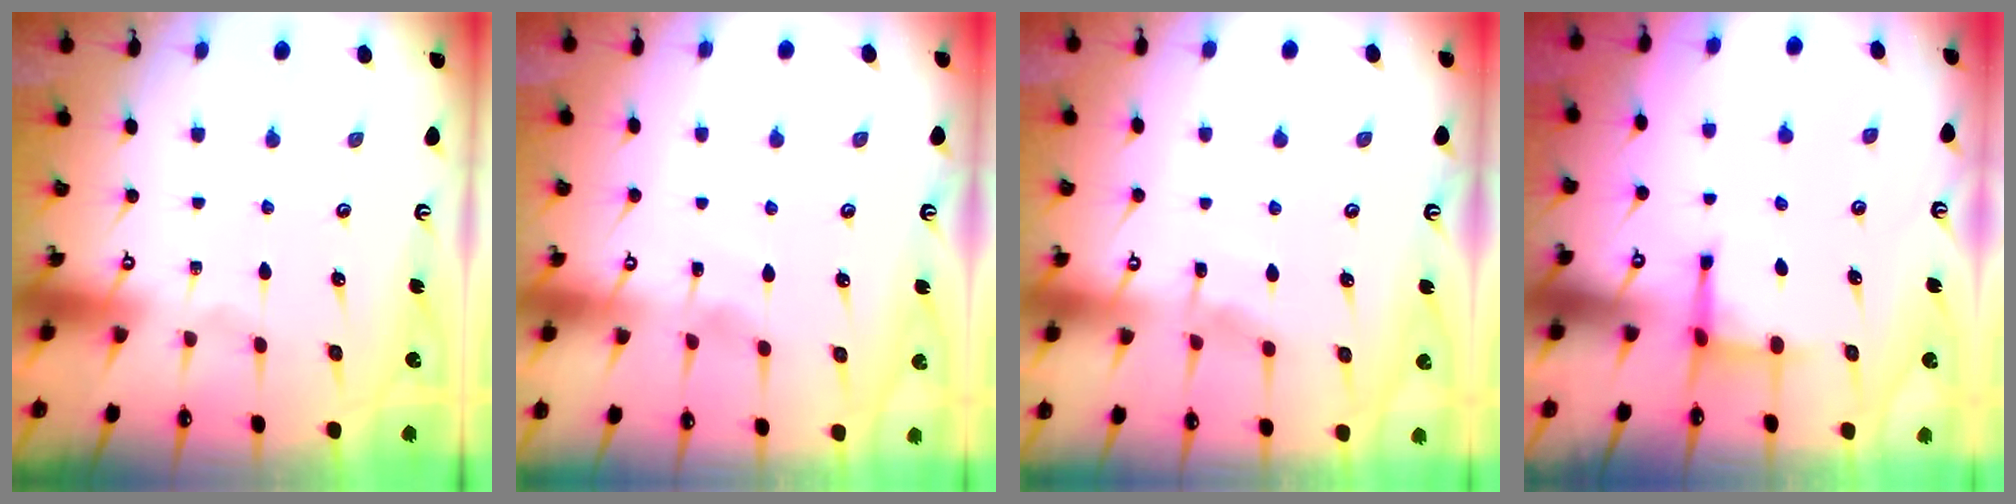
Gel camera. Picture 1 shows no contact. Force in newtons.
{"total": 3.5, "press": 3.5, "slide": 0.5}
{"total": 5.3, "press": 5.3, "slide": 0.6}
{"total": 4.6, "press": 4.5, "slide": 0.9}